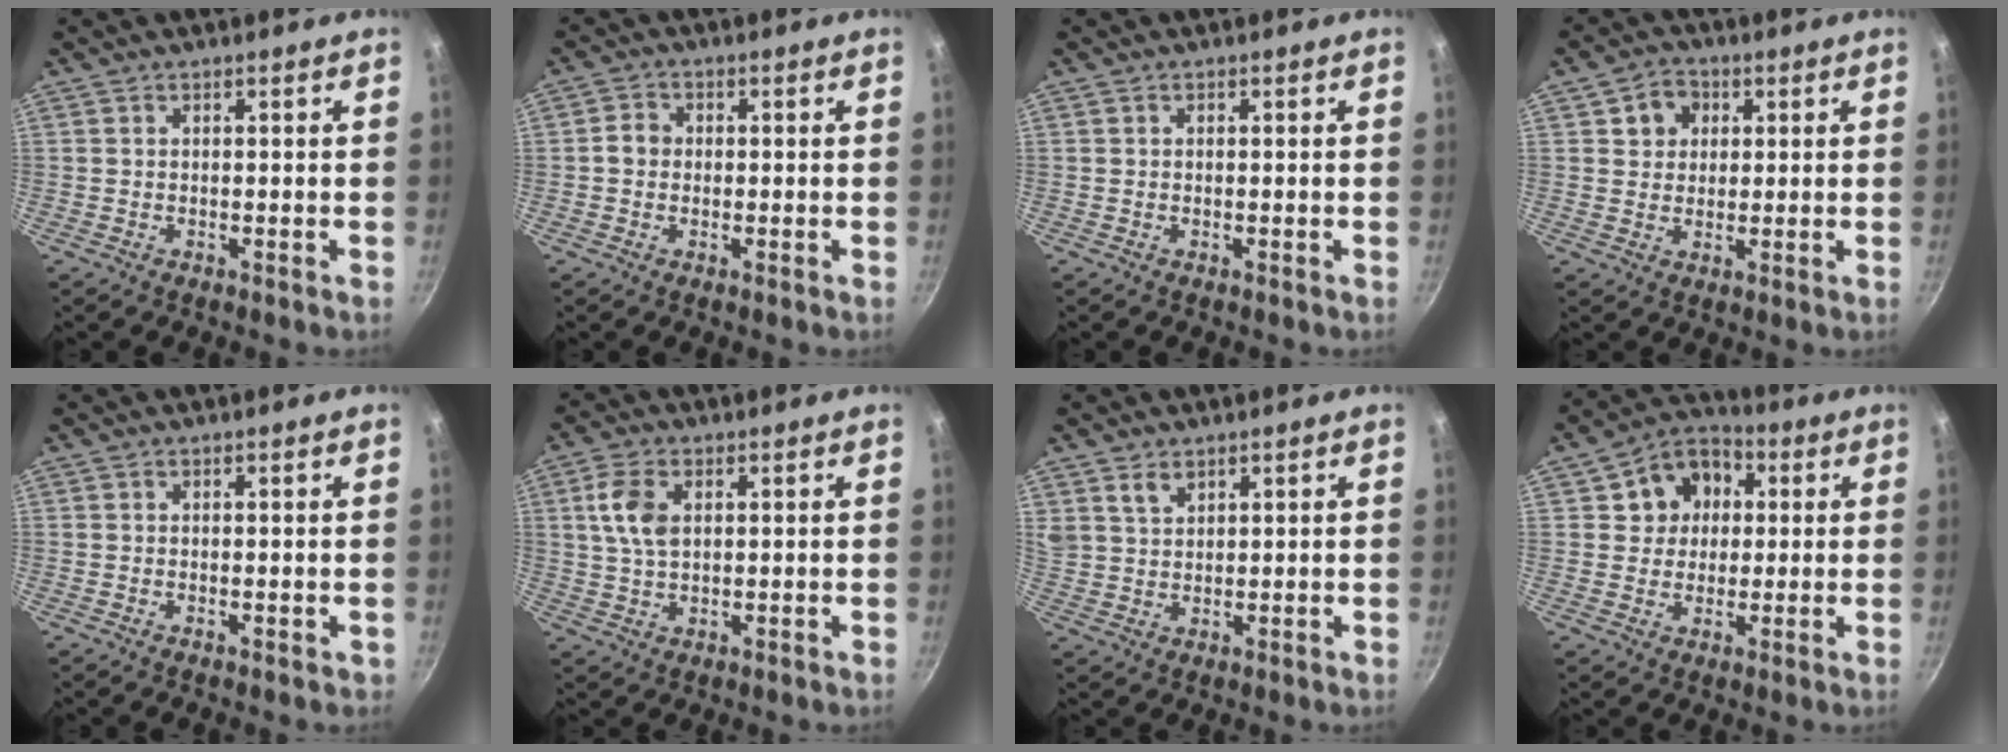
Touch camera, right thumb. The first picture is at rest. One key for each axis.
{"total": 3.0, "fx": -0.2, "fy": 2.7, "fz": 1.4, "tx": -0.012, "ty": 0.010, "tz": -0.009}
{"total": 0.0}
{"total": 5.6, "fx": 1.8, "fy": 4.8, "fz": 2.1, "tx": 0.002, "ty": 0.004, "tz": 0.025}
{"total": 0.6, "fx": -0.1, "fy": 0.3, "fz": 0.5, "tx": -0.003, "ty": 0.000, "tz": -0.001}
{"total": 6.9, "fx": 1.8, "fy": 4.2, "fz": 5.2, "tx": -0.099, "ty": 0.002, "tz": 0.033}
{"total": 4.3, "fx": 2.7, "fy": 2.7, "fz": 2.1, "tx": -0.031, "ty": -0.008, "tz": 0.056}
{"total": 10.1, "fx": 2.3, "fy": 8.6, "fz": 4.6, "tx": -0.037, "ty": 0.013, "tz": 0.024}